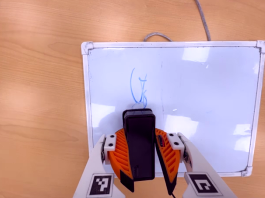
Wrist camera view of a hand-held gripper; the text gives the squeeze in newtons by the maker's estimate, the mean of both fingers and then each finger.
{"total": 11.2, "left": 11.0, "right": 11.4}